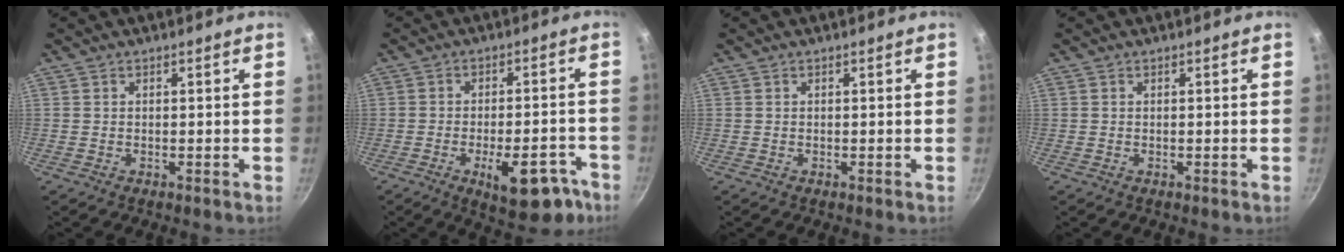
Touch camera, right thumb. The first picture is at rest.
{"total": 12.2, "force": [-6.0, 5.2, 9.2], "torque": [-0.088, 0.033, -0.072]}
{"total": 0.0}
{"total": 0.0}